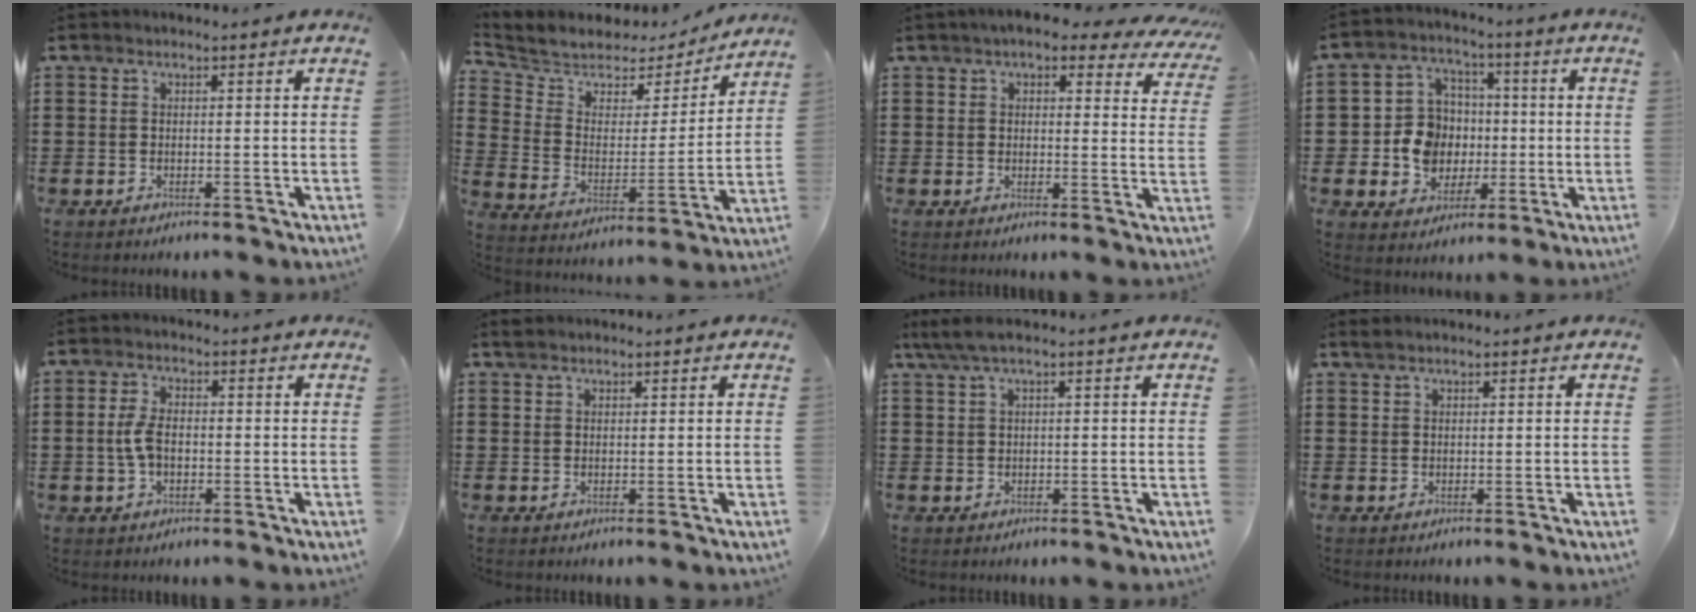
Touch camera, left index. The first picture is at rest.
{"total": 5.4, "force": [4.7, 2.7, 0.6], "torque": [-0.053, -0.031, 0.075]}
{"total": 5.2, "force": [4.1, 1.4, 2.8], "torque": [-0.060, -0.008, 0.072]}
{"total": 9.2, "force": [-0.3, 8.5, 3.4], "torque": [-0.097, 0.020, 0.001]}
{"total": 4.4, "force": [-0.2, 2.3, 3.8], "torque": [-0.094, -0.002, -0.011]}
{"total": 0.7, "force": [0.6, 0.3, 0.2], "torque": [-0.006, 0.003, 0.012]}
{"total": 2.4, "force": [0.6, 0.1, 2.3], "torque": [-0.051, -0.004, 0.009]}
{"total": 0.6, "force": [0.5, 0.0, 0.4], "torque": [-0.007, 0.002, 0.009]}